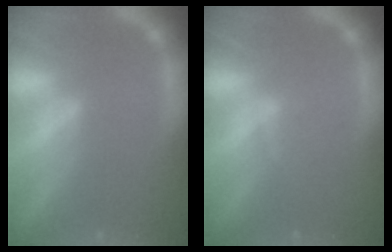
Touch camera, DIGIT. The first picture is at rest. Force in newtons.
{"total": 1.4}